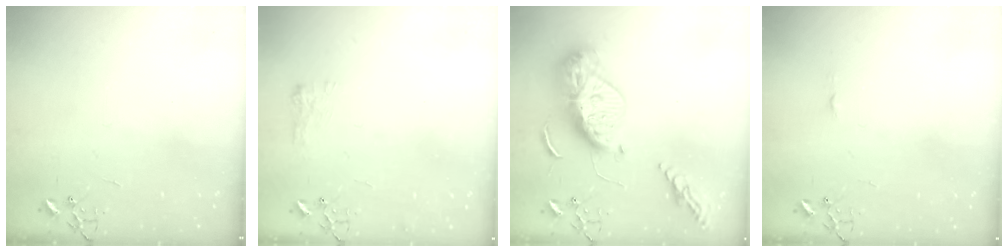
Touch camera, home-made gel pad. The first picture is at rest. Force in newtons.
{"total": 7.4, "press": 7.4, "slide": 0.5}
{"total": 18.2, "press": 18.1, "slide": 1.5}
{"total": 3.3, "press": 3.3, "slide": 0.4}